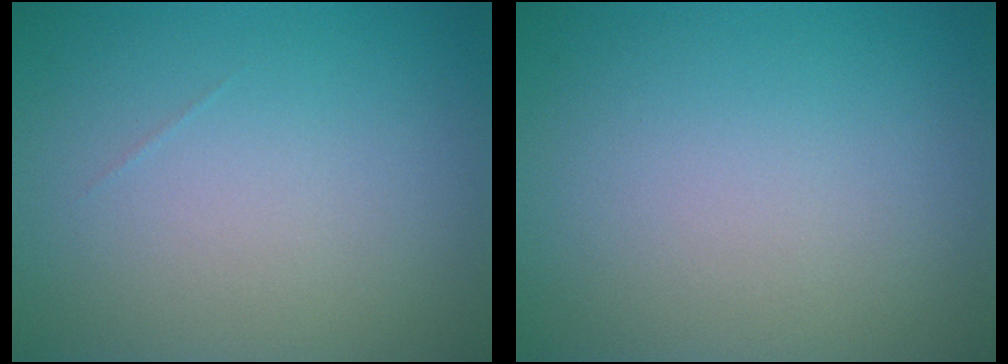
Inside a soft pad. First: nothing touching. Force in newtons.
{"total": 0.0}